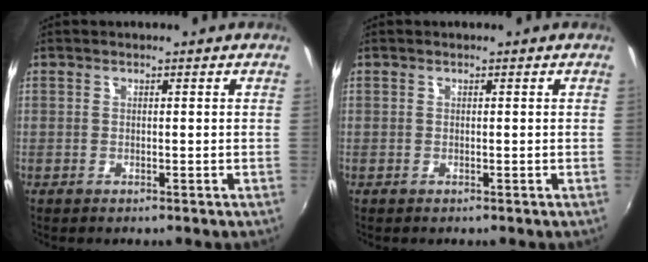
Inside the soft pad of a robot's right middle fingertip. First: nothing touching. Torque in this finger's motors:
{"motor_torque": [-0.03, 0.00, -0.01, 0.01]}